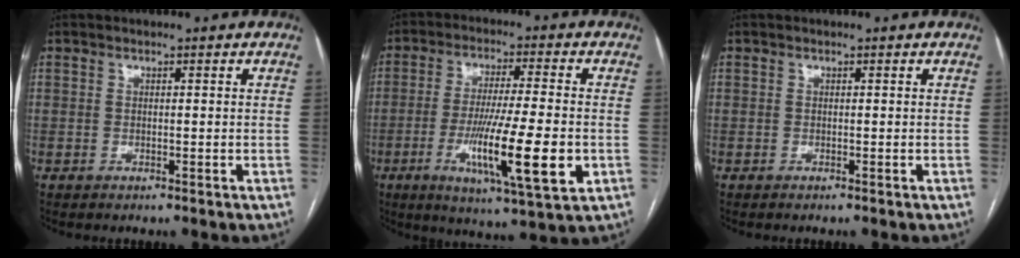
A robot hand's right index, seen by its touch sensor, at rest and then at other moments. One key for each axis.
{"total": 15.0, "fx": -4.0, "fy": 0.9, "fz": 14.5, "tx": -0.255, "ty": -0.027, "tz": -0.066}
{"total": 0.0}